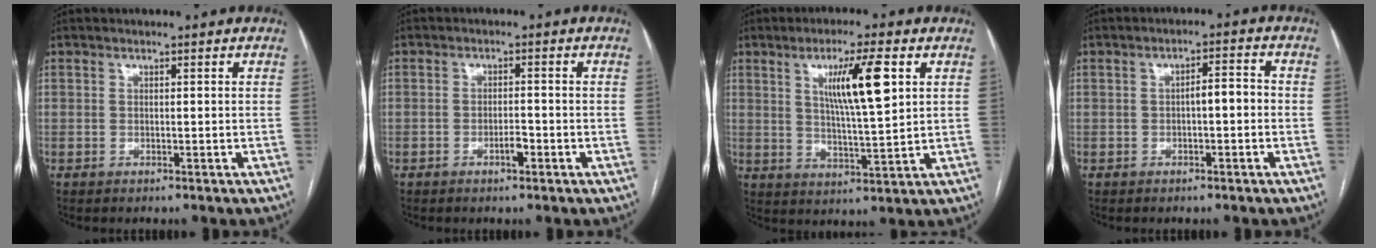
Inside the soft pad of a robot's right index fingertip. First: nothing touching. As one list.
[{"total": 2.1, "force": [-1.1, 0.7, 1.7], "torque": [-0.028, 0.002, -0.018]}, {"total": 9.8, "force": [3.4, 0.7, 9.2], "torque": [-0.157, -0.002, 0.059]}, {"total": 3.5, "force": [-0.4, 1.1, 3.3], "torque": [-0.052, 0.018, -0.005]}]